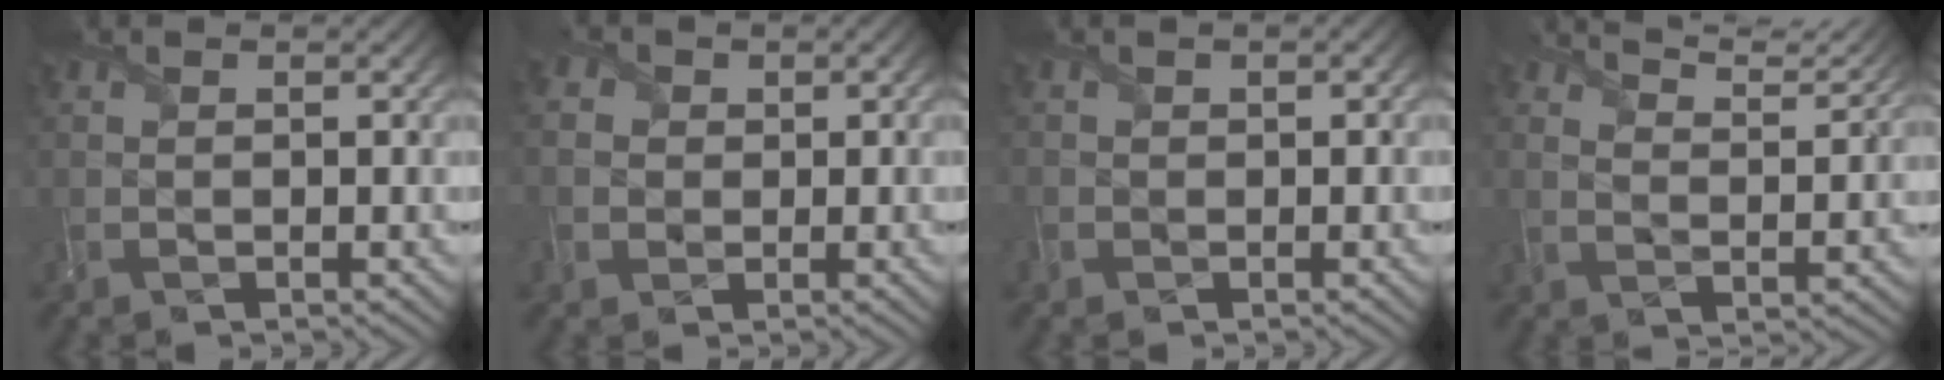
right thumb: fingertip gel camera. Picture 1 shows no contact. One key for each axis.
{"total": 4.1, "fx": 0.6, "fy": 3.9, "fz": 1.1, "tx": -0.045, "ty": 0.008, "tz": -0.011}
{"total": 1.9, "fx": -0.4, "fy": 1.8, "fz": 0.4, "tx": -0.008, "ty": -0.003, "tz": -0.009}
{"total": 8.0, "fx": 6.6, "fy": 1.9, "fz": 4.0, "tx": -0.071, "ty": 0.005, "tz": 0.090}